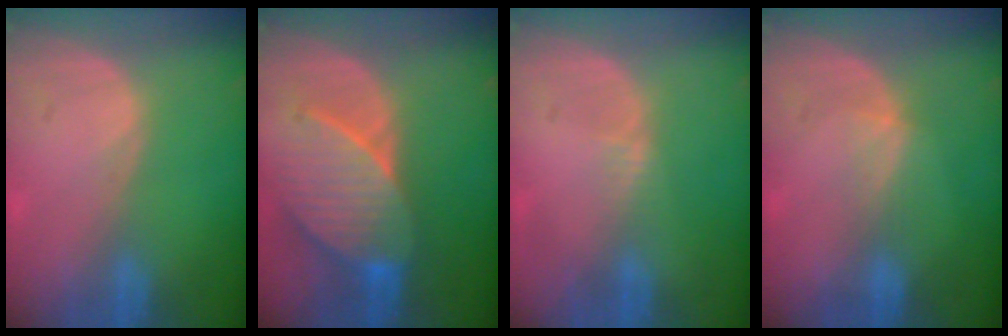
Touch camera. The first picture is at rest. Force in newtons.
{"total": 8.5, "press": 8.3, "slide": 1.5}
{"total": 0.8, "press": 0.8, "slide": 0.4}
{"total": 2.1, "press": 1.7, "slide": 1.2}